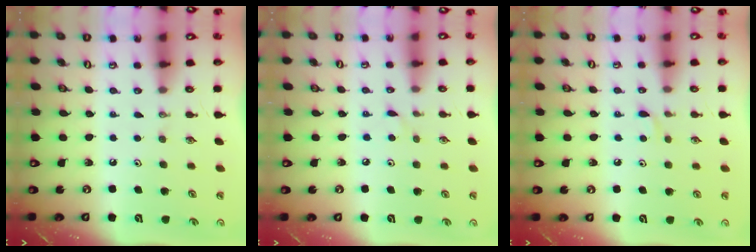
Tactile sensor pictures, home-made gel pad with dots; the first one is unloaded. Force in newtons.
{"total": 3.6, "press": 3.6, "slide": 0.4}
{"total": 3.9, "press": 3.8, "slide": 0.5}